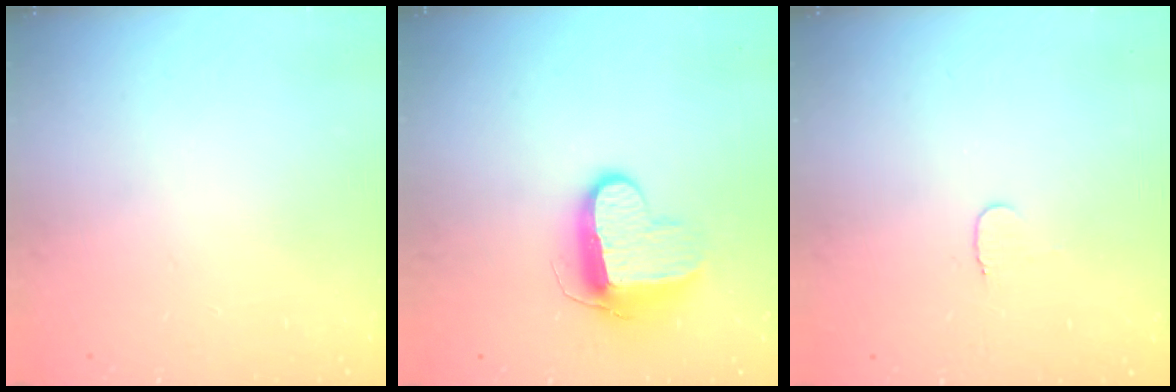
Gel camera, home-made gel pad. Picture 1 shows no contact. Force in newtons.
{"total": 10.4, "press": 10.4, "slide": 0.5}
{"total": 3.5, "press": 3.5, "slide": 0.4}